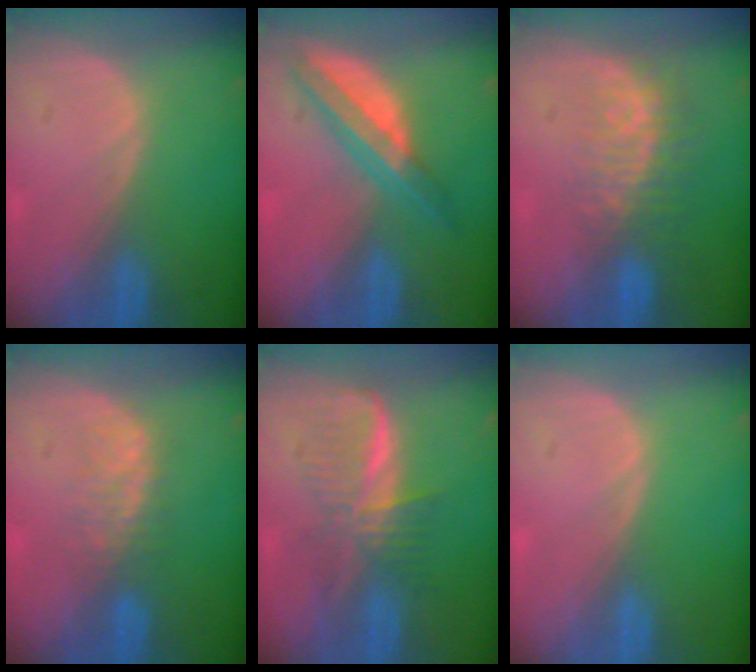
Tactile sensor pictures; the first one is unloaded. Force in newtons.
{"total": 6.8, "press": 5.8, "slide": 3.6}
{"total": 8.1, "press": 7.0, "slide": 4.2}
{"total": 3.6, "press": 3.6, "slide": 0.7}
{"total": 6.2, "press": 6.1, "slide": 0.8}
{"total": 0.0}